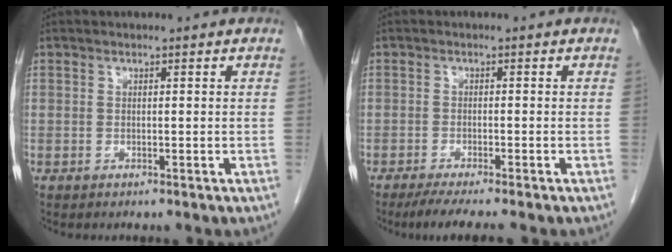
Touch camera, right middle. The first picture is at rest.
{"total": 5.2, "force": [-4.2, -0.3, 3.1], "torque": [-0.045, -0.013, -0.068]}